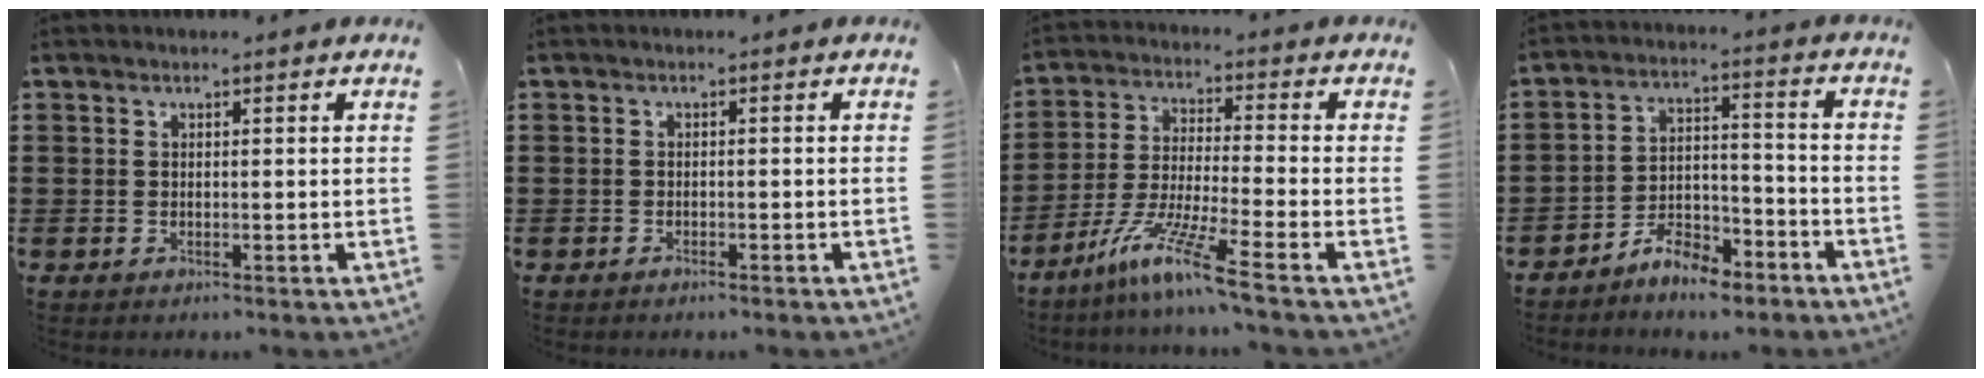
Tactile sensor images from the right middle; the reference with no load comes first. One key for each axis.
{"total": 0.7, "fx": -0.7, "fy": 0.0, "fz": 0.2, "tx": -0.005, "ty": -0.001, "tz": -0.013}
{"total": 9.9, "fx": -7.2, "fy": -0.1, "fz": 6.9, "tx": -0.144, "ty": -0.008, "tz": -0.146}
{"total": 6.8, "fx": -6.3, "fy": 1.7, "fz": 2.1, "tx": -0.037, "ty": 0.015, "tz": -0.121}